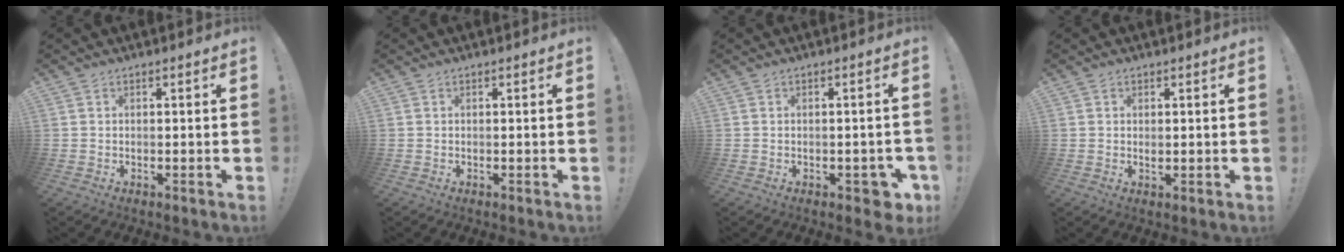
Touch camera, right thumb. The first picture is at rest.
{"total": 0.0}
{"total": 4.9, "force": [-2.0, 2.8, 3.4], "torque": [-0.031, 0.012, -0.029]}
{"total": 1.1, "force": [0.3, 0.9, 0.5], "torque": [-0.011, 0.002, 0.005]}